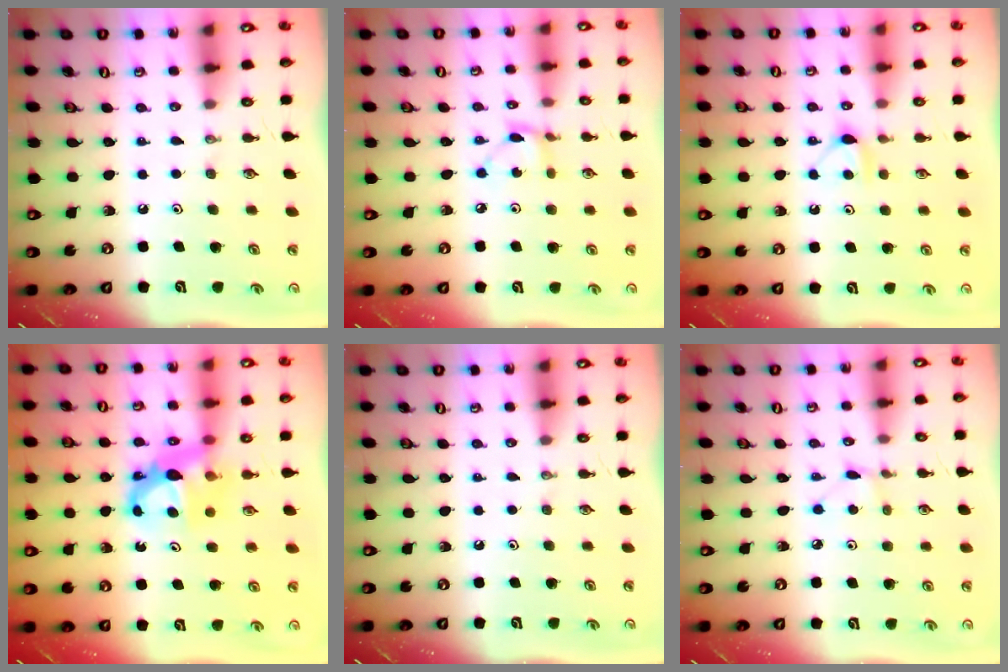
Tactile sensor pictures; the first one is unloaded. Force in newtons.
{"total": 2.8, "press": 2.8, "slide": 0.2}
{"total": 5.7, "press": 5.7, "slide": 0.8}
{"total": 8.2, "press": 8.2, "slide": 0.2}
{"total": 0.0}
{"total": 2.6, "press": 2.6, "slide": 0.3}